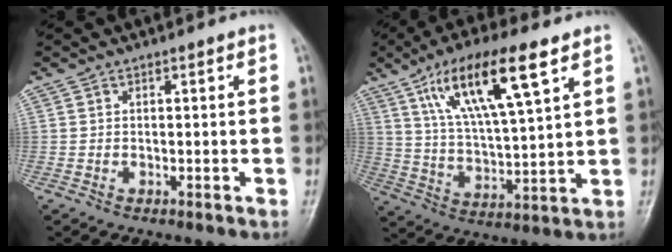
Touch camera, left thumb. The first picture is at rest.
{"total": 16.7, "force": [8.5, 4.3, 13.7], "torque": [-0.240, -0.023, 0.159]}